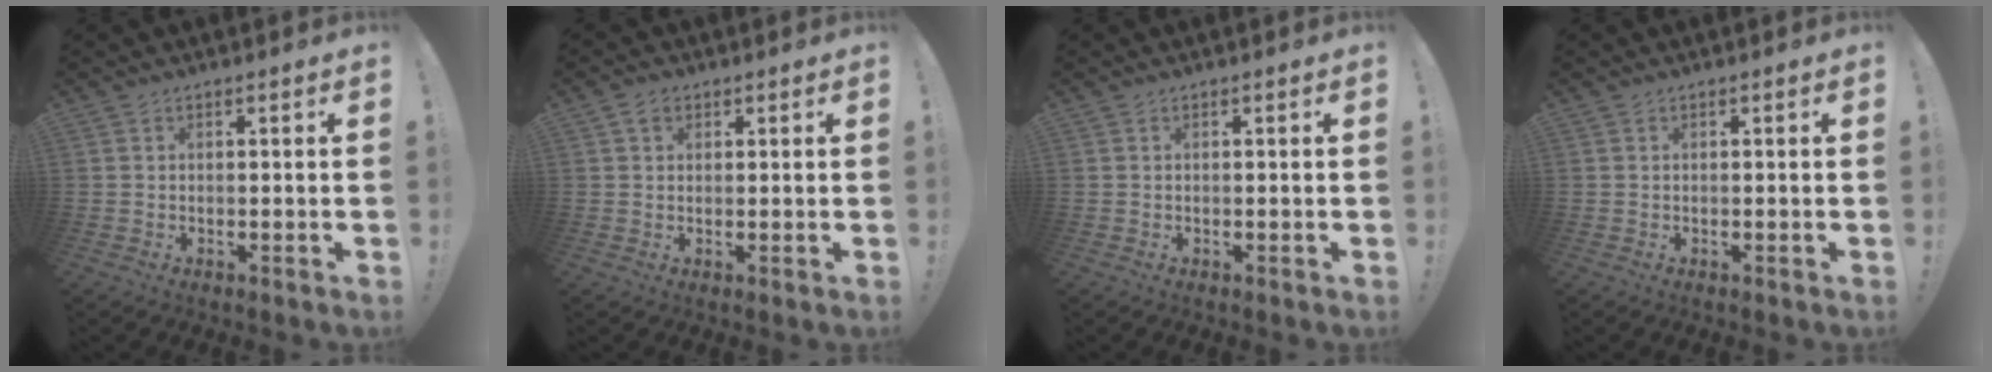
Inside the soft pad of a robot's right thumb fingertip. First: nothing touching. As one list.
[{"total": 2.6, "force": [1.3, 1.8, 1.2], "torque": [-0.012, -0.002, 0.022]}, {"total": 0.0}, {"total": 0.0}]